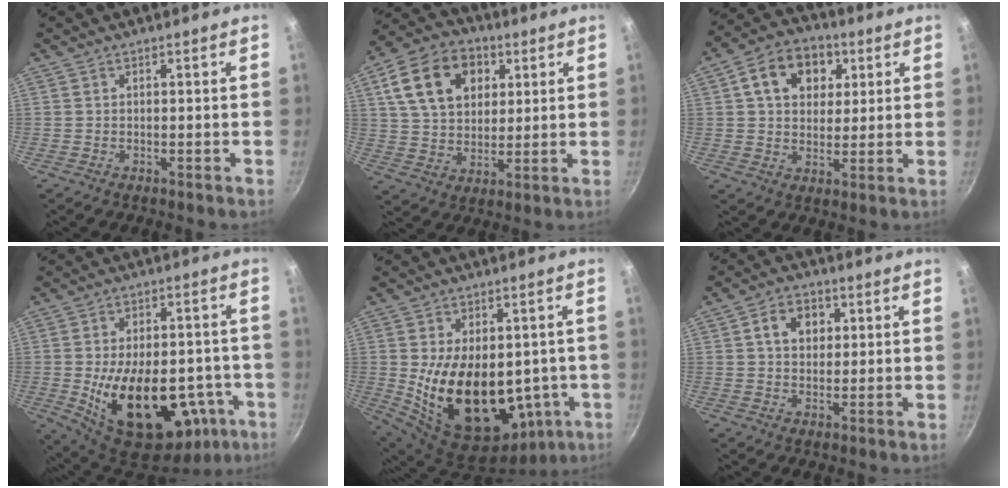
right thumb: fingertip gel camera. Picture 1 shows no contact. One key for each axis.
{"total": 16.3, "fx": 5.8, "fy": 11.6, "fz": 9.8, "tx": -0.150, "ty": -0.001, "tz": 0.094}
{"total": 12.6, "fx": 4.3, "fy": 9.4, "fz": 7.2, "tx": -0.091, "ty": 0.005, "tz": 0.059}
{"total": 25.5, "fx": -6.9, "fy": 14.7, "fz": 19.6, "tx": -0.280, "ty": 0.011, "tz": -0.077}
{"total": 22.8, "fx": -2.1, "fy": 14.3, "fz": 17.6, "tx": -0.274, "ty": -0.011, "tz": -0.003}
{"total": 6.6, "fx": 1.8, "fy": 5.1, "fz": 3.8, "tx": -0.040, "ty": 0.005, "tz": 0.025}